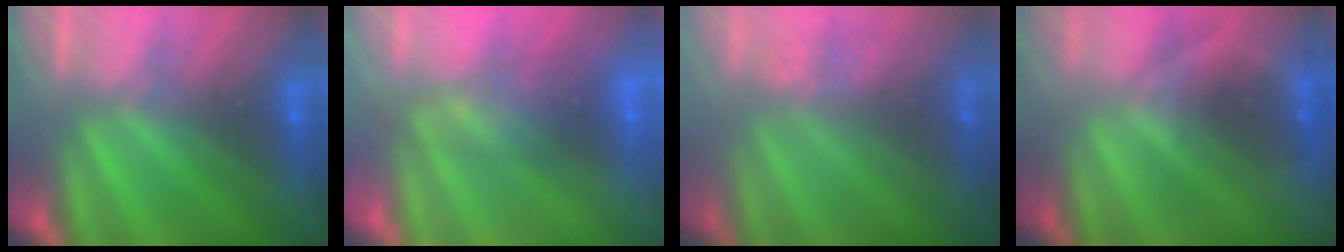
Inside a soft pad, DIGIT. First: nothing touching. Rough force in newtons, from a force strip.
{"total": 2.5}
{"total": 2.9}
{"total": 2.1}